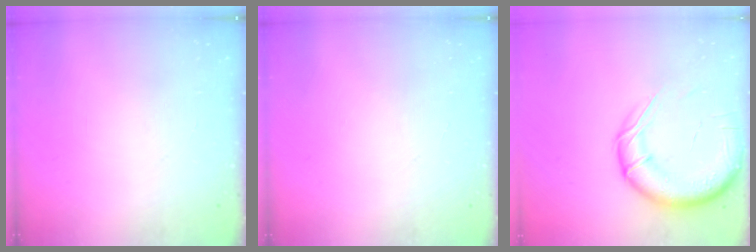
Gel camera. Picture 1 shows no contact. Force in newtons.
{"total": 0.0}
{"total": 15.7, "press": 15.3, "slide": 3.2}